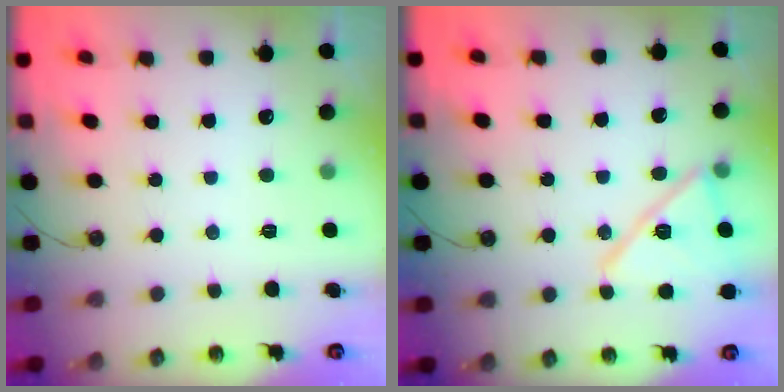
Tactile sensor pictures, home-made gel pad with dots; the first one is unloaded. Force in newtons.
{"total": 14.7, "press": 14.7, "slide": 0.6}